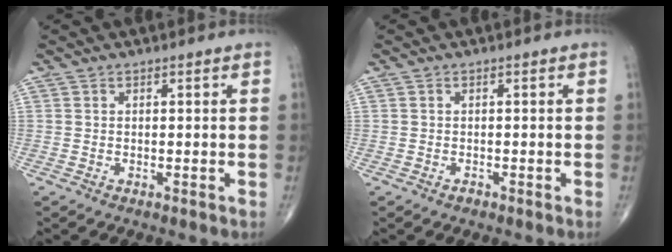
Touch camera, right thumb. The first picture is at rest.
{"total": 0.7, "force": [-0.5, 0.4, 0.2], "torque": [-0.002, 0.000, -0.010]}